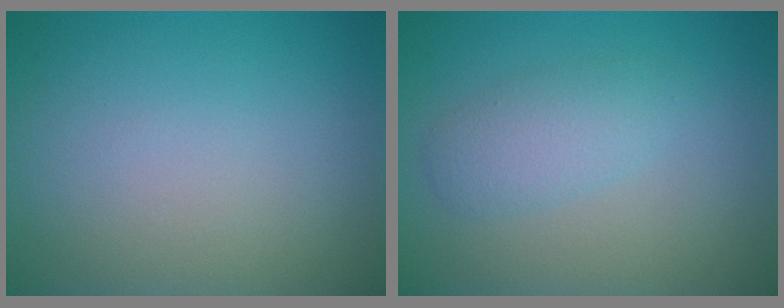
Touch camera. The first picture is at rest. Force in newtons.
{"total": 2.5, "press": 2.5, "slide": 0.0}